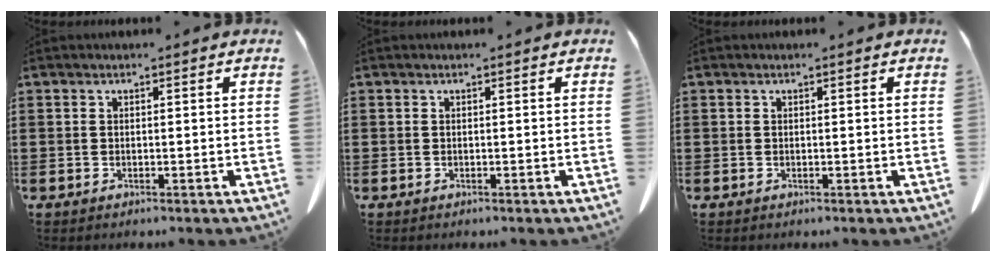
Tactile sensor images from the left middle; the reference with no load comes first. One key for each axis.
{"total": 0.0}
{"total": 0.0}